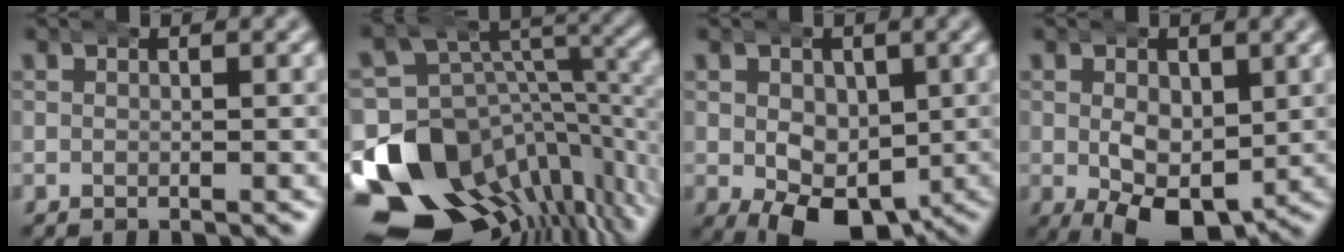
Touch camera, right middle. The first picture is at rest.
{"total": 18.3, "force": [-6.2, 13.1, 11.1], "torque": [-0.186, -0.066, -0.079]}
{"total": 7.2, "force": [-2.3, 4.5, 5.1], "torque": [-0.088, -0.046, -0.015]}
{"total": 7.2, "force": [-2.1, 4.0, 5.5], "torque": [-0.097, -0.048, -0.011]}